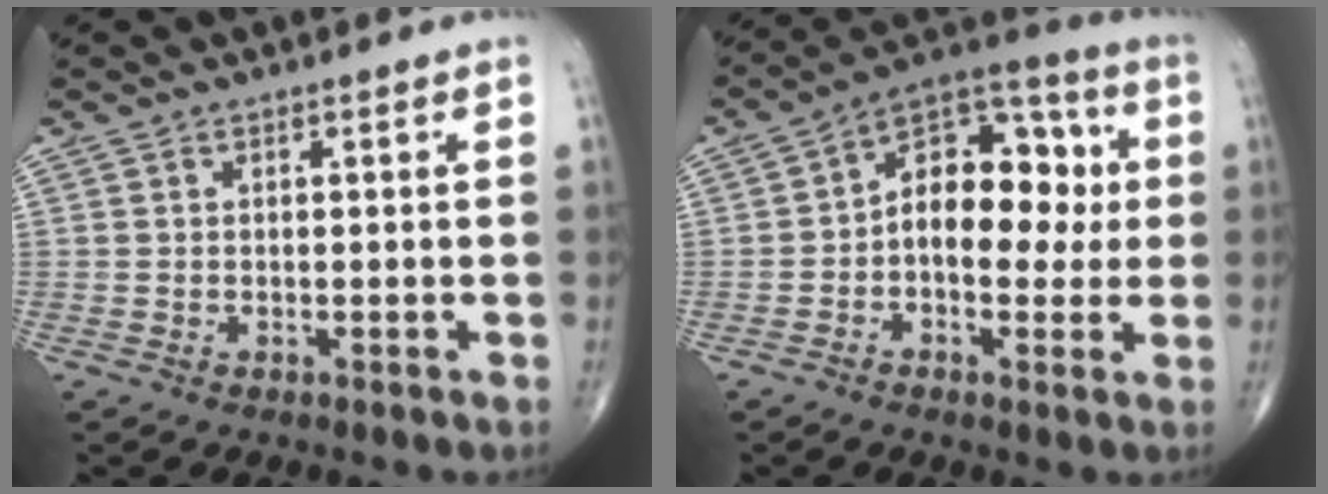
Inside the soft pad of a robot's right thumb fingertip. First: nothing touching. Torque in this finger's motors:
{"motor_torque": [-0.01, 0.36, 0.30, -0.02, 0.17]}